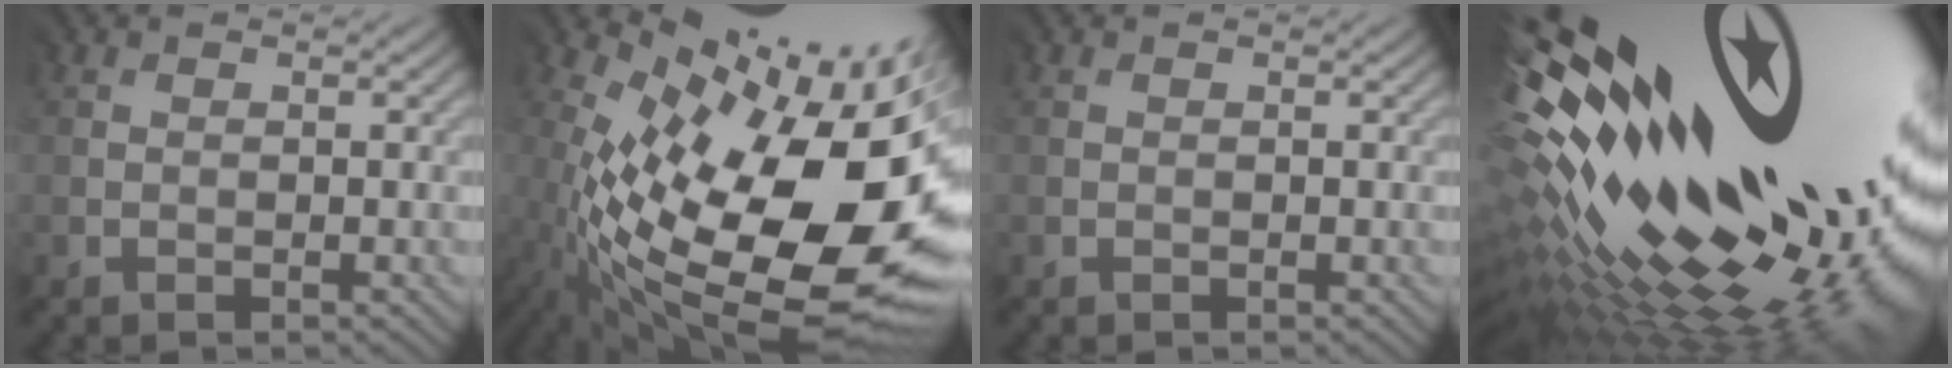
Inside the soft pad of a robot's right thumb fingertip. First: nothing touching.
{"total": 17.0, "force": [-1.3, 7.3, 15.3], "torque": [-0.274, -0.041, -0.006]}
{"total": 0.0}
{"total": 21.0, "force": [3.9, 9.8, 18.2], "torque": [-0.293, -0.027, 0.096]}